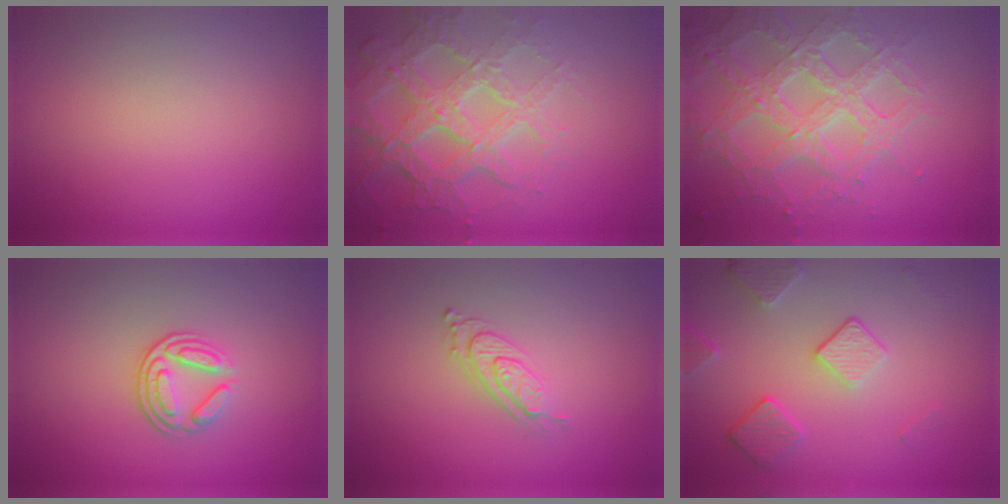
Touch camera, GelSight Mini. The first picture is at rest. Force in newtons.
{"total": 7.4, "press": 5.2, "slide": 5.2}
{"total": 7.1, "press": 5.3, "slide": 4.7}
{"total": 3.4, "press": 2.5, "slide": 2.2}
{"total": 2.8, "press": 2.0, "slide": 2.1}
{"total": 3.6, "press": 3.0, "slide": 1.9}